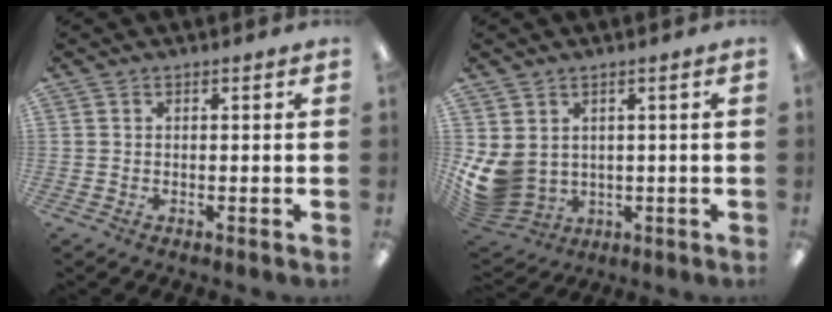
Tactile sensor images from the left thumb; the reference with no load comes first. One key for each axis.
{"total": 8.0, "fx": 0.9, "fy": 6.9, "fz": 4.0, "tx": -0.110, "ty": -0.023, "tz": 0.024}